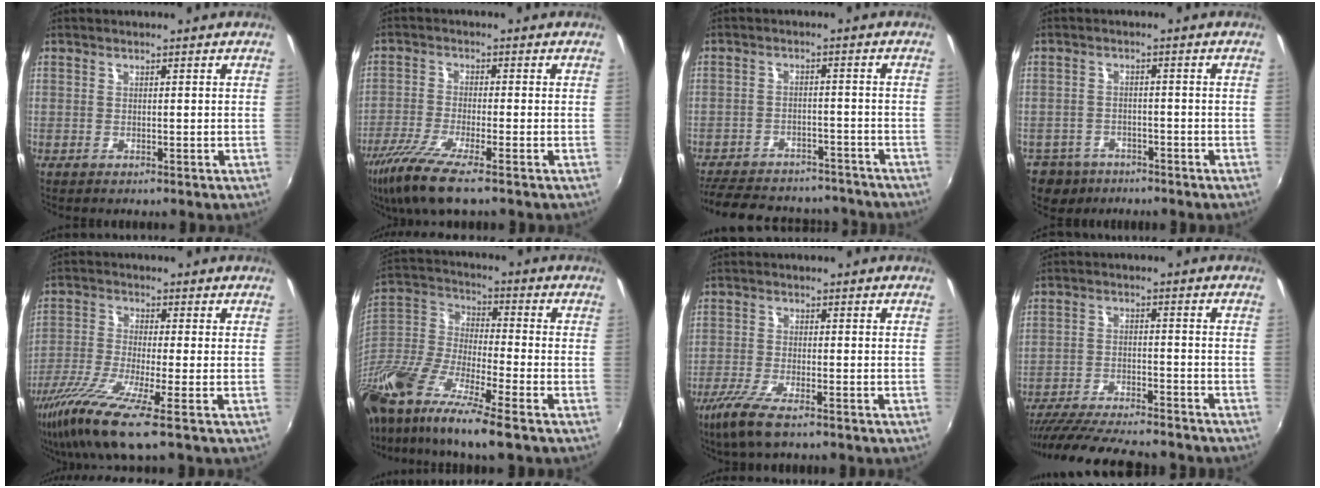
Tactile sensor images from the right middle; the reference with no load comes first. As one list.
[{"total": 9.3, "force": [-6.4, 0.7, 6.7], "torque": [-0.156, -0.034, -0.122]}, {"total": 21.2, "force": [-18.0, 7.9, 7.8], "torque": [-0.176, 0.016, -0.234]}, {"total": 6.6, "force": [-4.7, 4.3, 1.4], "torque": [-0.050, 0.002, -0.077]}, {"total": 12.8, "force": [-7.3, 1.0, 10.5], "torque": [-0.228, -0.041, -0.142]}, {"total": 20.3, "force": [-13.6, 3.5, 14.7], "torque": [-0.292, -0.042, -0.271]}, {"total": 6.8, "force": [-4.5, 1.1, 5.0], "torque": [-0.122, -0.022, -0.087]}, {"total": 18.8, "force": [-16.5, 3.2, 8.5], "torque": [-0.166, -0.028, -0.255]}]